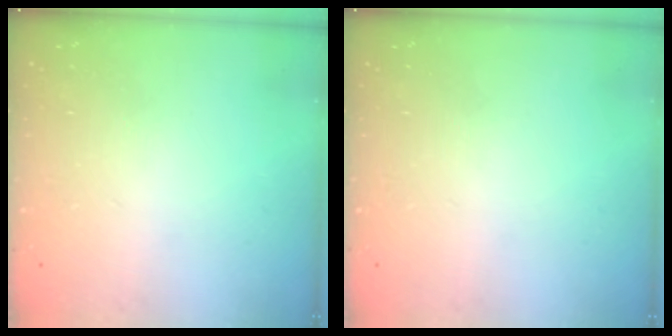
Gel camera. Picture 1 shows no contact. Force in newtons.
{"total": 0.0}